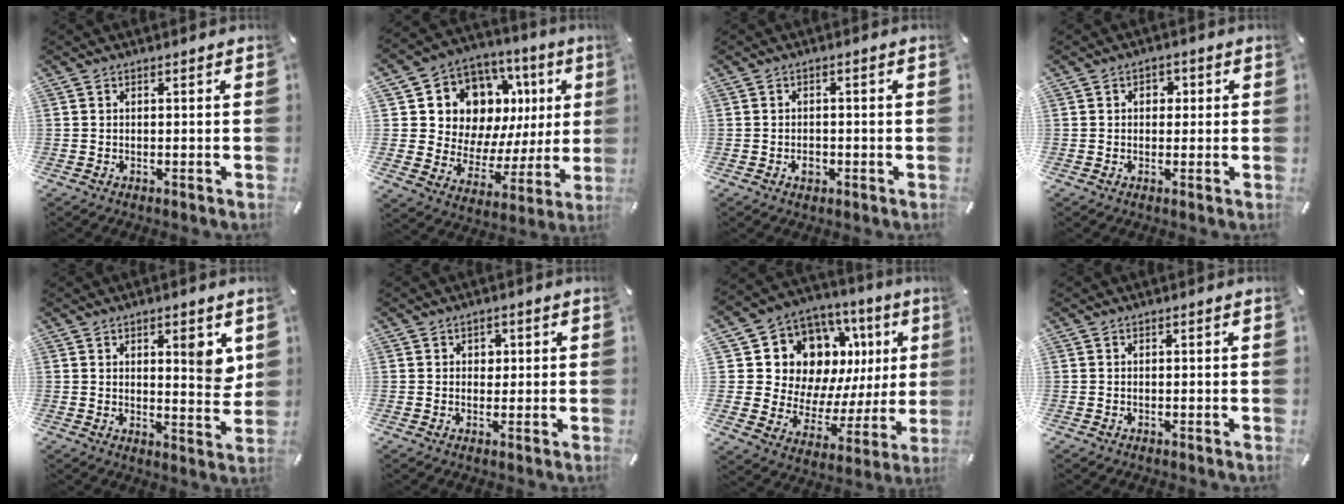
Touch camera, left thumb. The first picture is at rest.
{"total": 14.0, "force": [6.8, 11.0, 5.4], "torque": [-0.083, -0.066, 0.135]}
{"total": 2.3, "force": [-0.8, 1.7, 1.4], "torque": [-0.026, 0.004, -0.015]}
{"total": 2.4, "force": [-0.1, 2.0, 1.3], "torque": [-0.011, 0.003, -0.010]}
{"total": 6.7, "force": [3.1, 2.0, 5.5], "torque": [-0.066, -0.024, 0.043]}
{"total": 2.0, "force": [0.4, 1.8, 0.8], "torque": [-0.001, 0.000, 0.001]}
{"total": 15.6, "force": [7.5, 11.9, 6.9], "torque": [-0.110, -0.072, 0.151]}
{"total": 0.0}